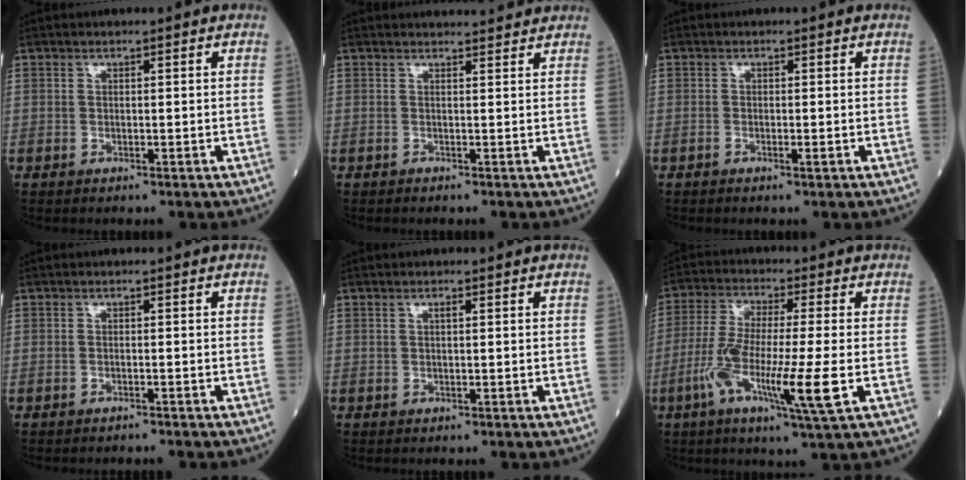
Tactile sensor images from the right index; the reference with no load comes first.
{"total": 4.0, "force": [3.9, 0.4, 0.6], "torque": [-0.017, 0.024, 0.035]}
{"total": 0.9, "force": [-0.4, 0.1, 0.8], "torque": [-0.014, -0.002, -0.006]}
{"total": 0.9, "force": [-0.9, -0.1, 0.2], "torque": [-0.008, 0.000, -0.013]}
{"total": 0.7, "force": [0.2, 0.0, 0.6], "torque": [-0.017, -0.001, 0.005]}
{"total": 12.5, "force": [-3.5, 0.4, 12.0], "torque": [-0.239, -0.019, -0.071]}